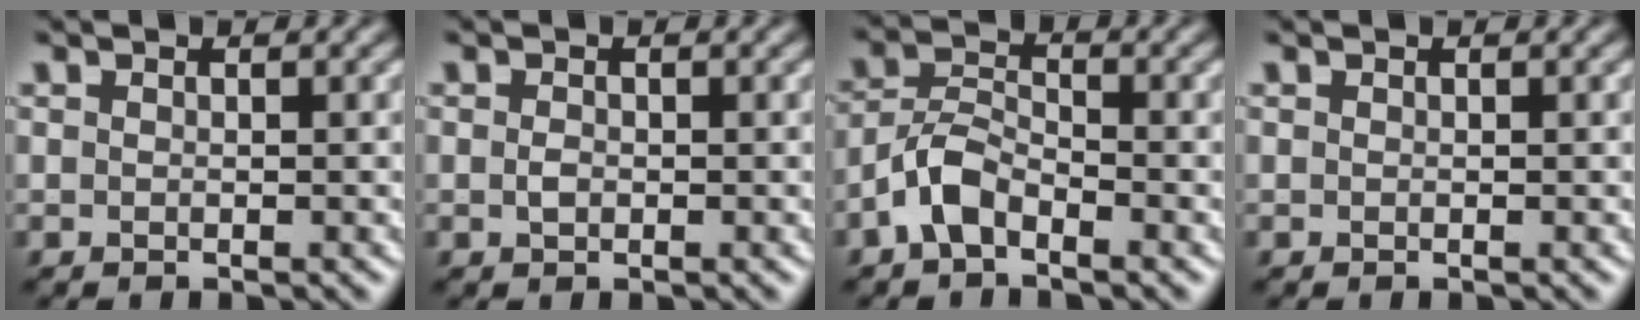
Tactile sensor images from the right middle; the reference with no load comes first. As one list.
[{"total": 0.8, "force": [-0.1, 0.5, 0.6], "torque": [-0.013, -0.001, -0.001]}, {"total": 3.3, "force": [-2.1, 1.5, 2.0], "torque": [-0.041, 0.012, -0.050]}, {"total": 0.0}]